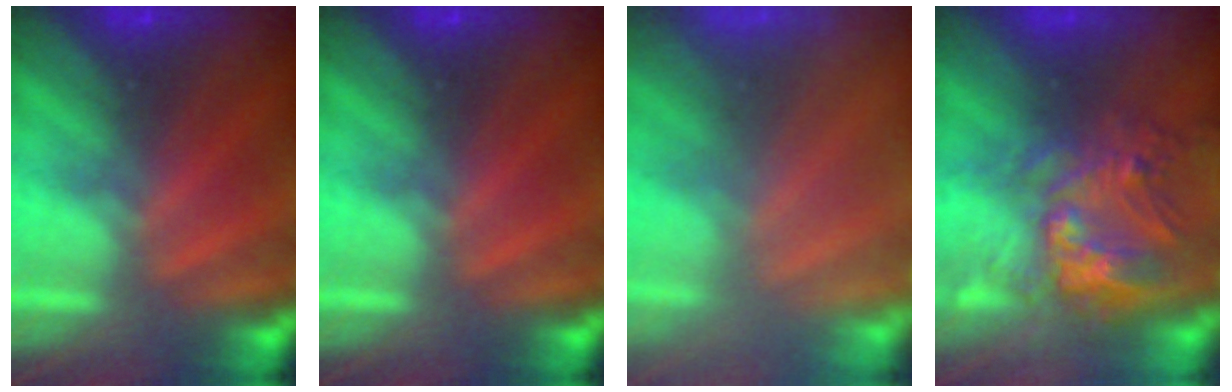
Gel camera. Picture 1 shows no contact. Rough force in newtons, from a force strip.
{"total": 0.0}
{"total": 7.8}
{"total": 7.5}